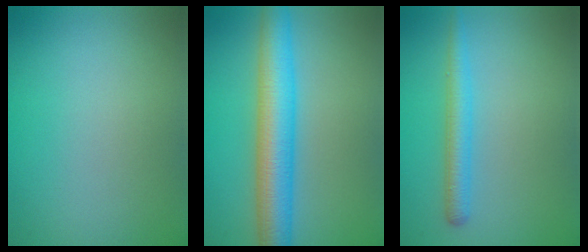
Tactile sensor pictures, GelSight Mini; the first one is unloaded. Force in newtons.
{"total": 6.9, "press": 6.9, "slide": 0.1}
{"total": 2.6, "press": 2.6, "slide": 0.1}